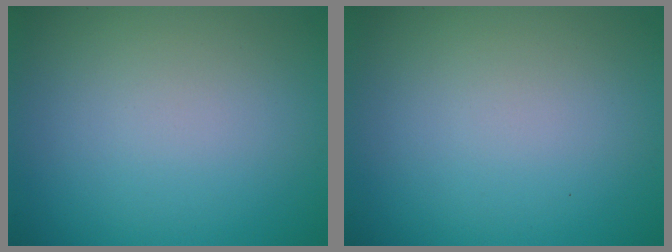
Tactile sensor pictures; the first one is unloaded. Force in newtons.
{"total": 0.0}